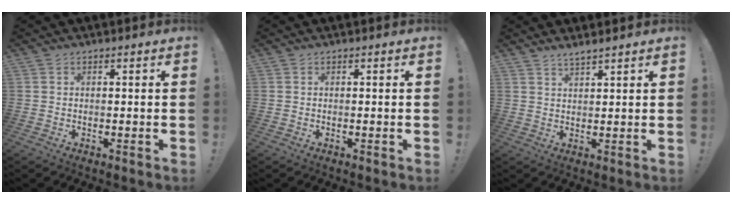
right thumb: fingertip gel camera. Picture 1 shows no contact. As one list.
[{"total": 0.0}, {"total": 2.8, "force": [2.6, -0.2, 1.1], "torque": [-0.025, -0.018, 0.047]}]